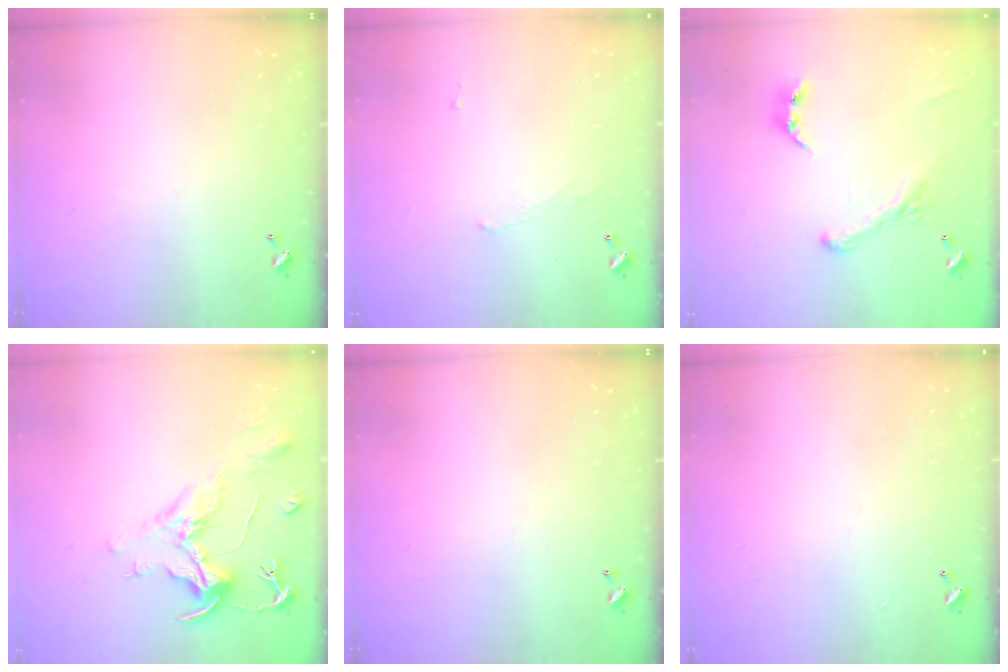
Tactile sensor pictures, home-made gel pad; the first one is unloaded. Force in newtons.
{"total": 1.1, "press": 0.8, "slide": 0.7}
{"total": 2.9, "press": 2.7, "slide": 1.2}
{"total": 2.2, "press": 1.7, "slide": 1.3}
{"total": 0.0}
{"total": 2.8, "press": 2.8, "slide": 0.3}